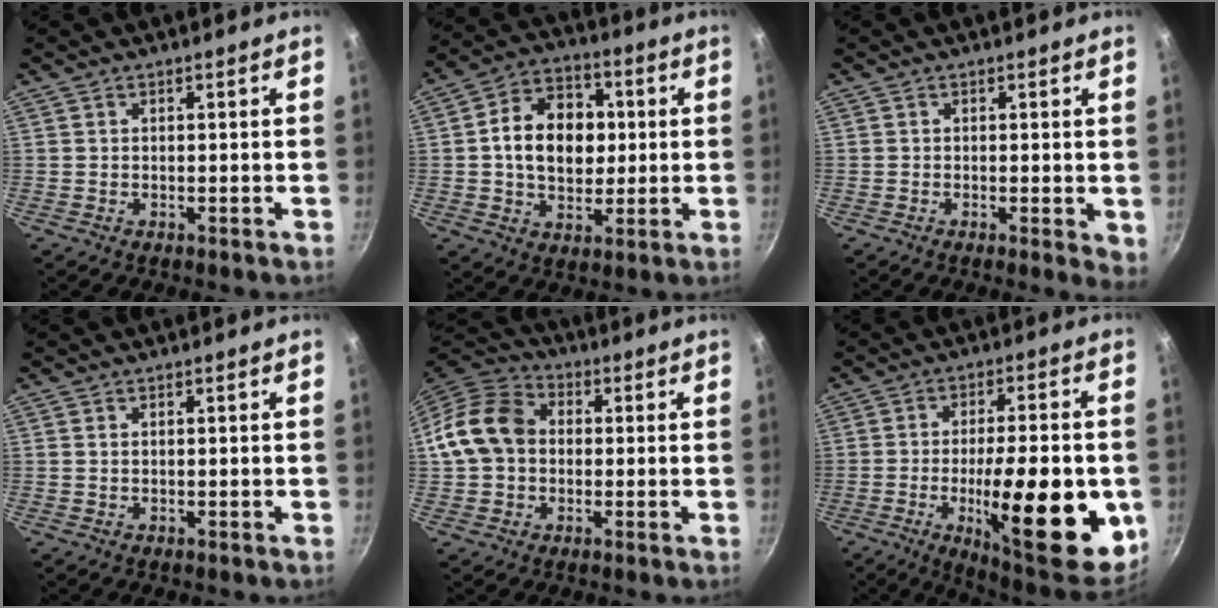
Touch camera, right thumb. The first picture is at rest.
{"total": 14.8, "force": [1.2, 11.0, 9.8], "torque": [-0.120, 0.017, 0.011]}
{"total": 2.7, "force": [-0.2, 1.0, 2.5], "torque": [-0.030, -0.010, -0.004]}
{"total": 0.5, "force": [0.1, 0.3, 0.4], "torque": [-0.007, 0.001, 0.003]}
{"total": 13.0, "force": [0.5, 10.2, 8.0], "torque": [-0.121, 0.028, -0.007]}
{"total": 24.7, "force": [-5.6, 7.7, 22.8], "torque": [-0.298, 0.001, -0.074]}